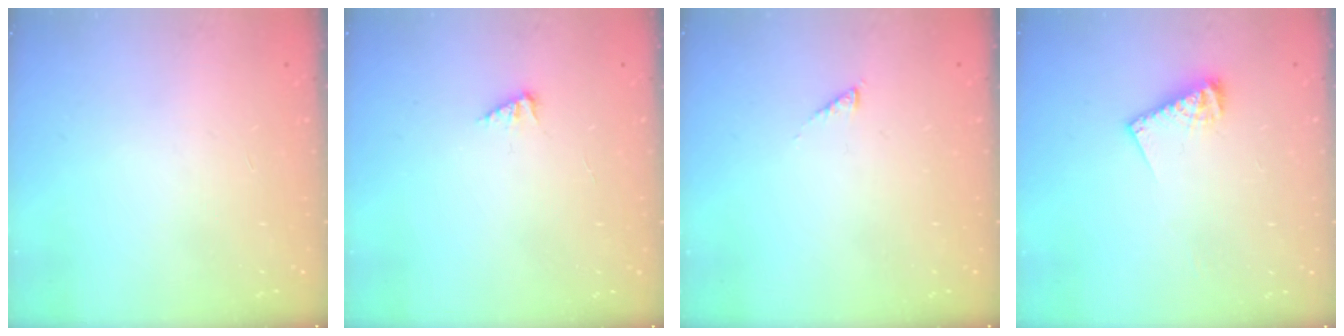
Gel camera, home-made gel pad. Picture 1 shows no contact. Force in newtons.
{"total": 2.5, "press": 2.5, "slide": 0.3}
{"total": 1.6, "press": 1.5, "slide": 0.3}
{"total": 8.7, "press": 8.6, "slide": 0.8}